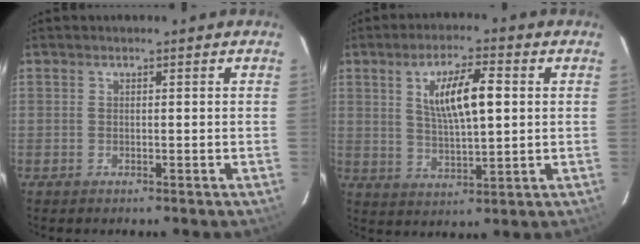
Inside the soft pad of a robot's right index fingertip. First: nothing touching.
{"total": 9.9, "force": [2.4, 2.8, 9.2], "torque": [-0.163, 0.005, 0.049]}